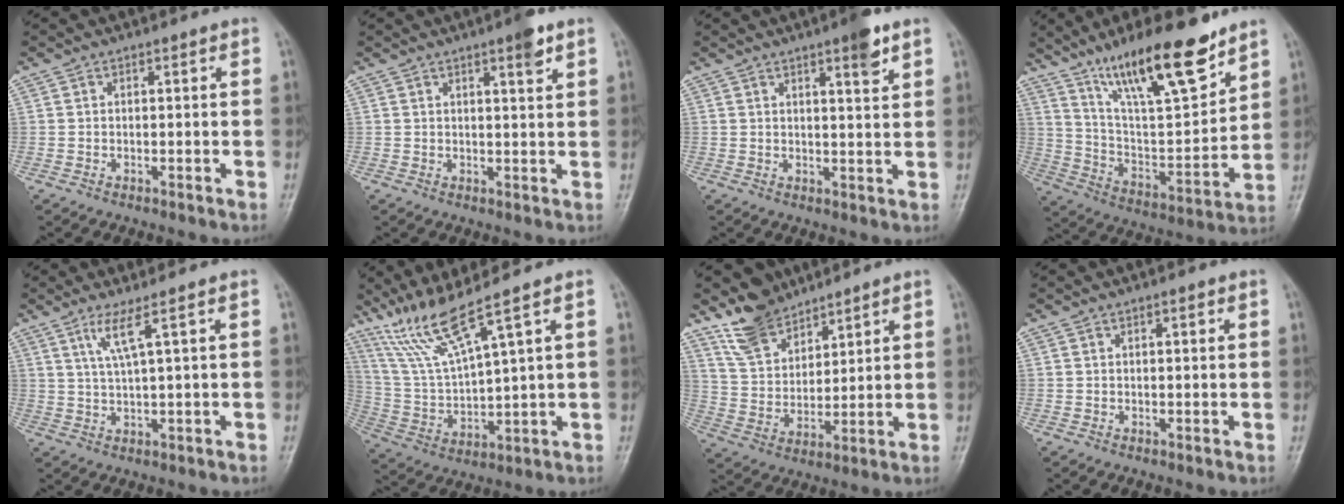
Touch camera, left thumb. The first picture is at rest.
{"total": 3.7, "force": [2.3, 0.5, 2.8], "torque": [-0.038, -0.012, 0.033]}
{"total": 5.0, "force": [3.1, 0.8, 3.8], "torque": [-0.048, -0.018, 0.043]}
{"total": 21.0, "force": [14.3, 5.2, 14.4], "torque": [-0.211, -0.069, 0.254]}
{"total": 4.3, "force": [2.1, -0.6, 3.7], "torque": [-0.089, -0.014, 0.053]}
{"total": 10.9, "force": [7.9, -0.4, 7.5], "torque": [-0.155, -0.044, 0.172]}
{"total": 9.3, "force": [7.8, 4.2, 2.6], "torque": [-0.037, -0.045, 0.166]}
{"total": 0.9, "force": [0.4, 0.3, 0.8], "torque": [-0.011, 0.001, 0.005]}